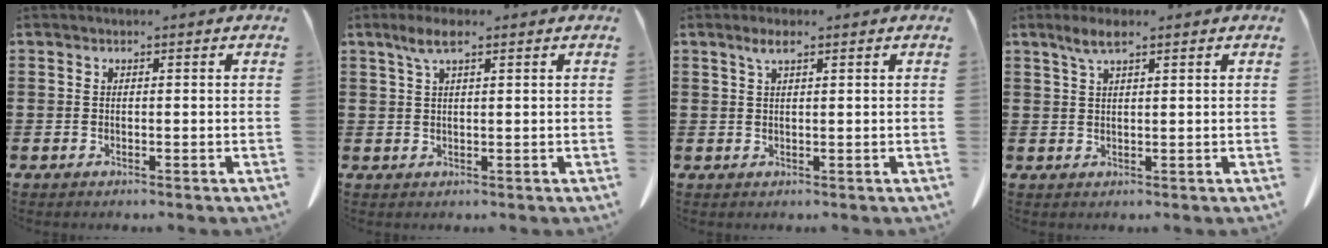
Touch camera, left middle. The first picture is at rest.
{"total": 3.5, "force": [1.9, 0.7, 2.9], "torque": [-0.061, 0.003, 0.033]}
{"total": 2.4, "force": [1.3, 0.4, 1.9], "torque": [-0.041, 0.001, 0.023]}
{"total": 3.3, "force": [2.0, 0.6, 2.6], "torque": [-0.055, 0.003, 0.036]}